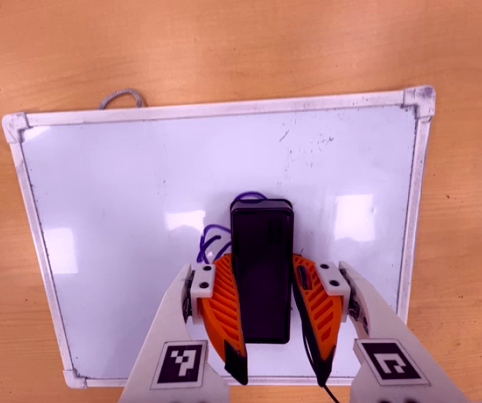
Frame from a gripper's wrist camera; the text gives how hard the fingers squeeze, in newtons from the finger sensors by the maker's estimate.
{"total": 10.7, "left": 10.3, "right": 11.1}